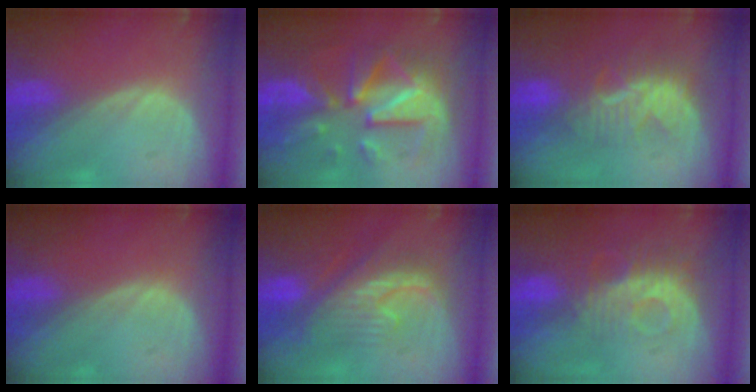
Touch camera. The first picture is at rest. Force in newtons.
{"total": 11.8, "press": 11.7, "slide": 1.2}
{"total": 8.3, "press": 7.9, "slide": 2.3}
{"total": 0.0}
{"total": 8.4, "press": 8.3, "slide": 1.4}
{"total": 9.2, "press": 8.1, "slide": 4.5}